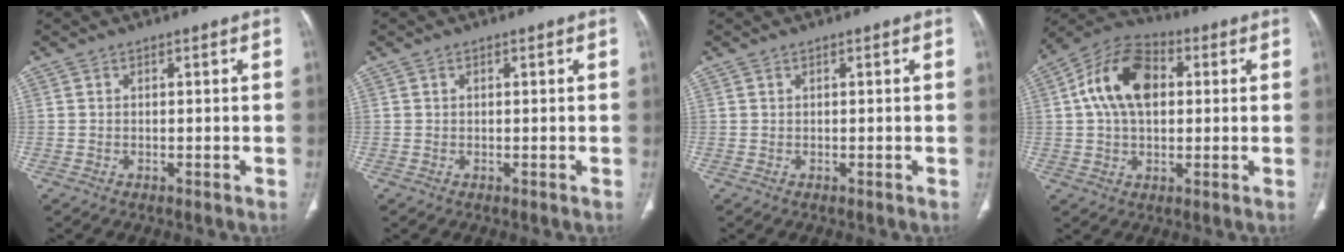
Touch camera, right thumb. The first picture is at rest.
{"total": 0.0}
{"total": 0.0}
{"total": 14.1, "force": [2.6, 9.0, 10.5], "torque": [-0.180, 0.023, 0.035]}